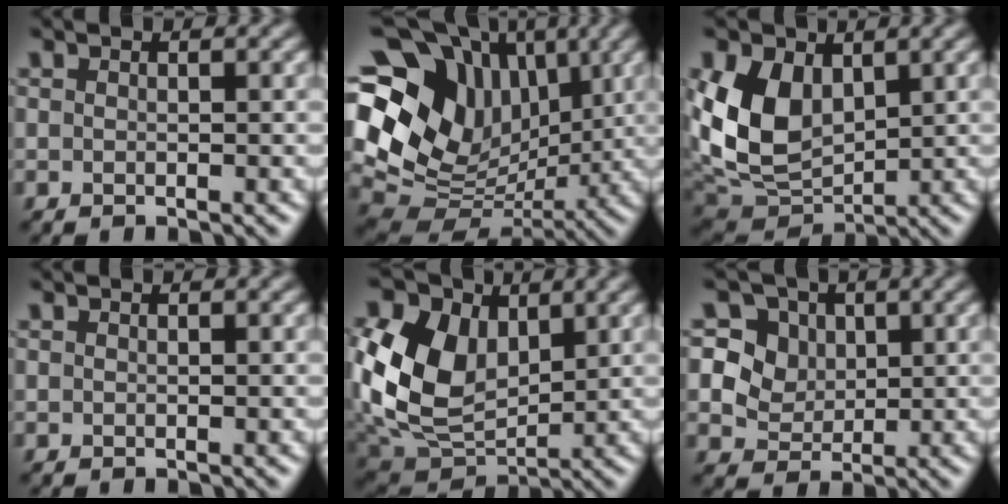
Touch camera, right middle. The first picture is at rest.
{"total": 15.0, "force": [4.8, 11.1, 8.9], "torque": [-0.177, 0.022, 0.092]}
{"total": 8.2, "force": [1.9, 5.8, 5.4], "torque": [-0.121, -0.012, 0.035]}
{"total": 0.0}
{"total": 11.6, "force": [2.3, 8.3, 7.8], "torque": [-0.198, 0.005, 0.039]}
{"total": 7.4, "force": [2.8, 6.2, 3.1], "torque": [-0.059, 0.016, 0.038]}